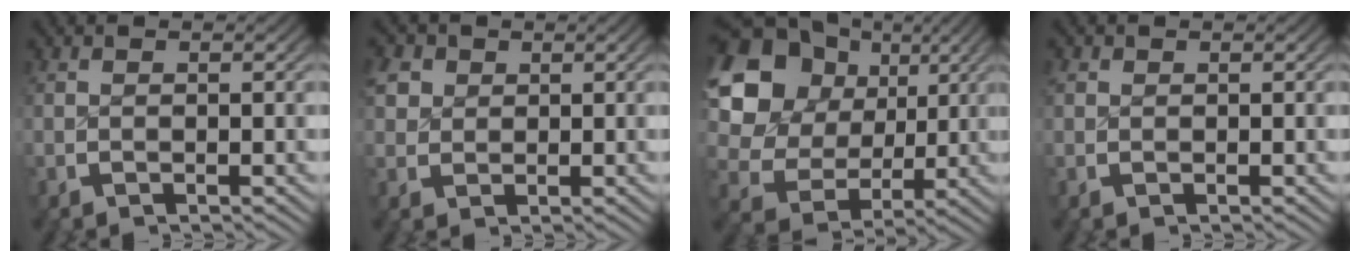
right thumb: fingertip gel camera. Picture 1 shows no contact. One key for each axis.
{"total": 3.4, "fx": 1.4, "fy": 2.8, "fz": 1.4, "tx": -0.035, "ty": -0.006, "tz": 0.027}
{"total": 12.1, "fx": 2.0, "fy": 9.4, "fz": 7.4, "tx": -0.173, "ty": -0.030, "tz": 0.045}
{"total": 0.7, "fx": 0.2, "fy": 0.6, "fz": 0.1, "tx": -0.004, "ty": -0.002, "tz": 0.006}